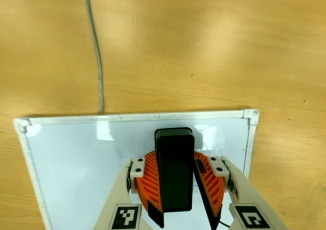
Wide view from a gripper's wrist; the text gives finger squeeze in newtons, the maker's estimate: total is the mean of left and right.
{"total": 10.4, "left": 11.6, "right": 9.2}